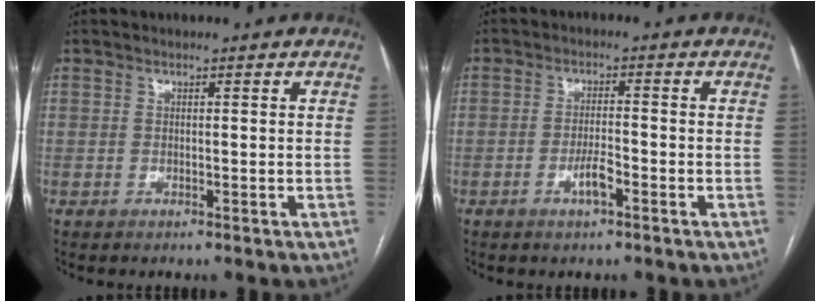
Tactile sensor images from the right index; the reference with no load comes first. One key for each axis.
{"total": 3.4, "fx": -1.7, "fy": 0.7, "fz": 2.9, "tx": -0.056, "ty": 0.001, "tz": -0.030}